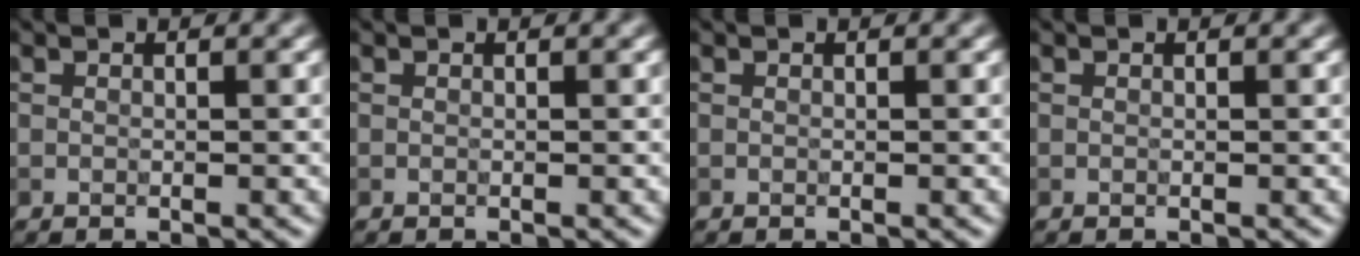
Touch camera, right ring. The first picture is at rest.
{"total": 0.0}
{"total": 0.0}
{"total": 0.0}